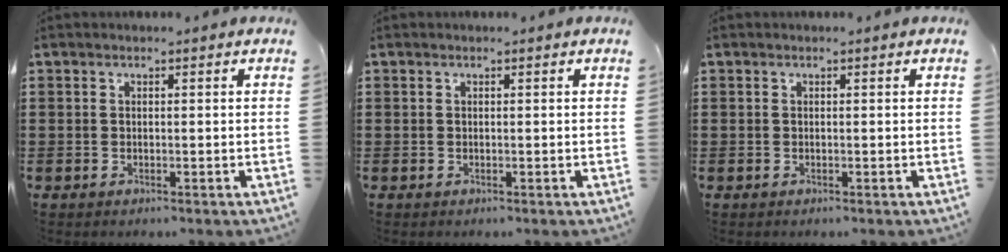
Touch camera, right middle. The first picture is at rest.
{"total": 0.0}
{"total": 0.0}